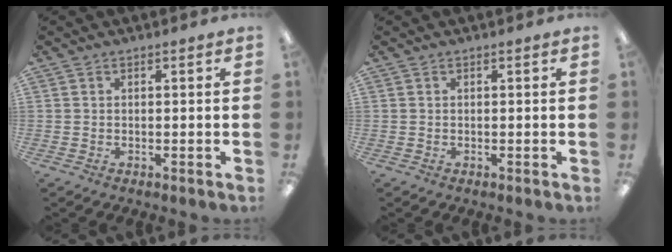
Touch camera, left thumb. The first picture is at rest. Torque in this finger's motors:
{"motor_torque": [0.00, 0.00, 0.02, -0.02, 0.00]}